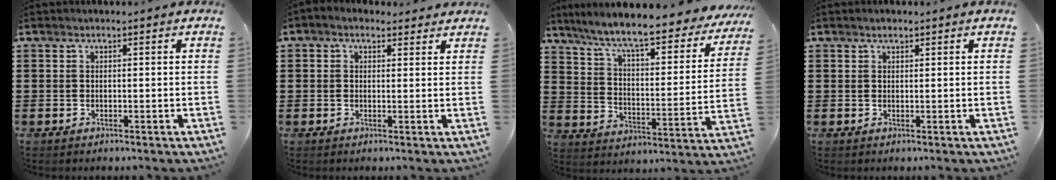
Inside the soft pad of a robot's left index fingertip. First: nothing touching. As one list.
[{"total": 1.5, "force": [0.9, 1.0, 0.5], "torque": [-0.014, 0.007, 0.017]}, {"total": 8.5, "force": [7.2, 0.1, 4.5], "torque": [-0.116, -0.056, 0.117]}, {"total": 0.9, "force": [0.7, 0.4, 0.5], "torque": [-0.010, 0.002, 0.013]}]